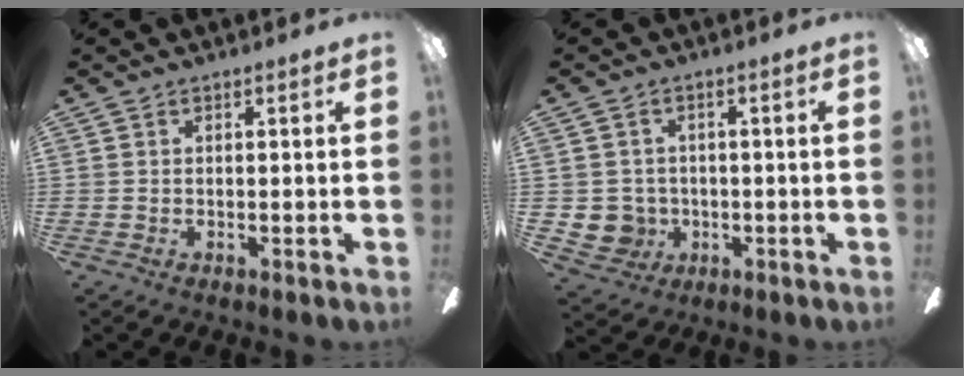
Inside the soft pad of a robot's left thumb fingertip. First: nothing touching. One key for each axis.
{"total": 5.1, "fx": -0.2, "fy": 5.0, "fz": 0.7, "tx": -0.032, "ty": 0.001, "tz": 0.000}